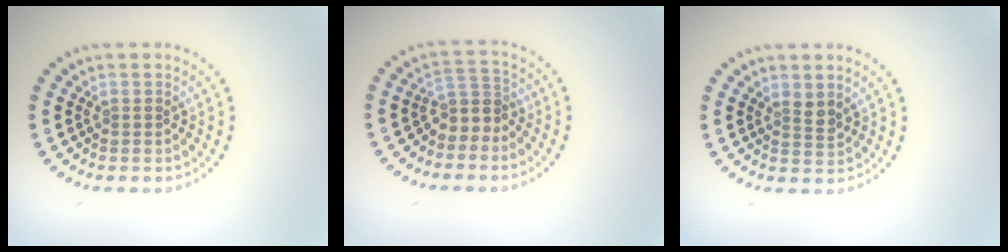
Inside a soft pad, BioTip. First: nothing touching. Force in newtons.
{"total": 2.5, "press": 1.8, "slide": 1.8}
{"total": 1.3, "press": 1.0, "slide": 0.8}